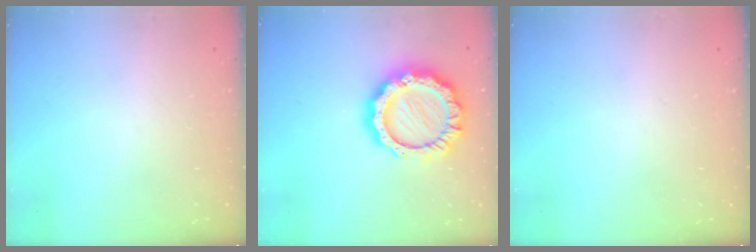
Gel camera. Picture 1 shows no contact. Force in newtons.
{"total": 17.0, "press": 16.9, "slide": 1.4}
{"total": 0.0}